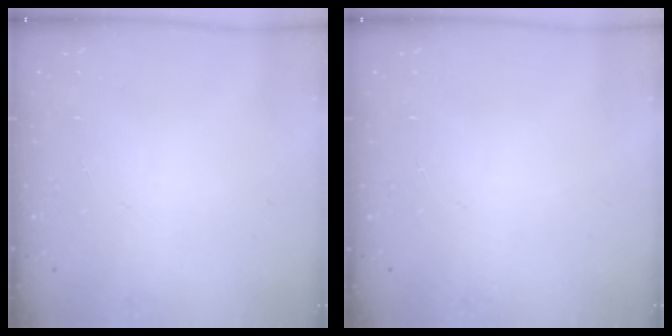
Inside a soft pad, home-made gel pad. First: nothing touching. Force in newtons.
{"total": 0.0}